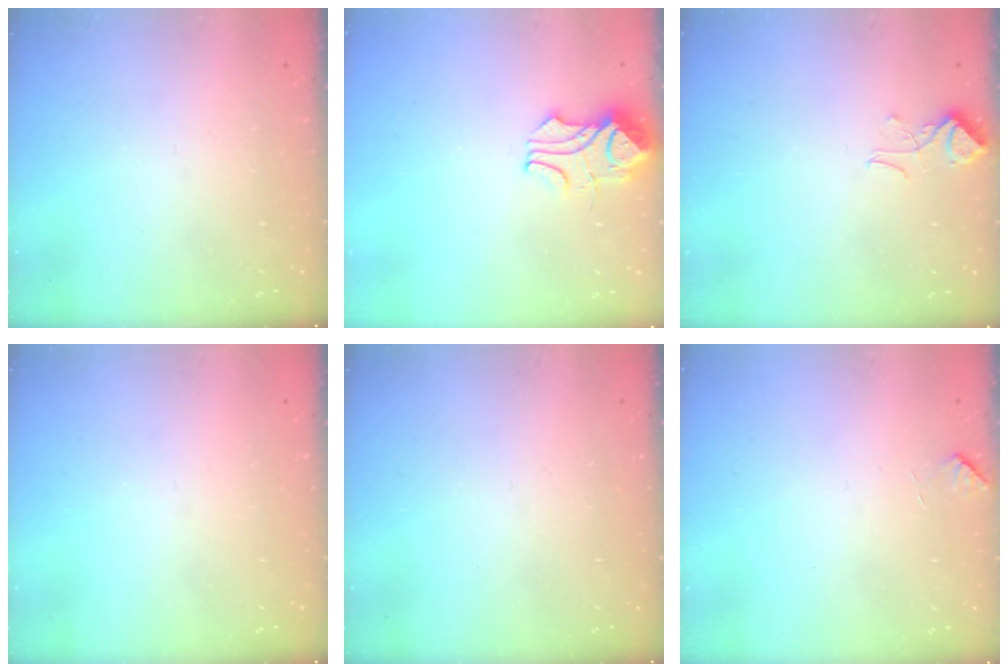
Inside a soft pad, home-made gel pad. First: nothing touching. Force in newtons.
{"total": 3.8, "press": 3.7, "slide": 0.9}
{"total": 1.4, "press": 1.1, "slide": 0.8}
{"total": 0.0}
{"total": 0.0}
{"total": 2.7, "press": 2.7, "slide": 0.6}